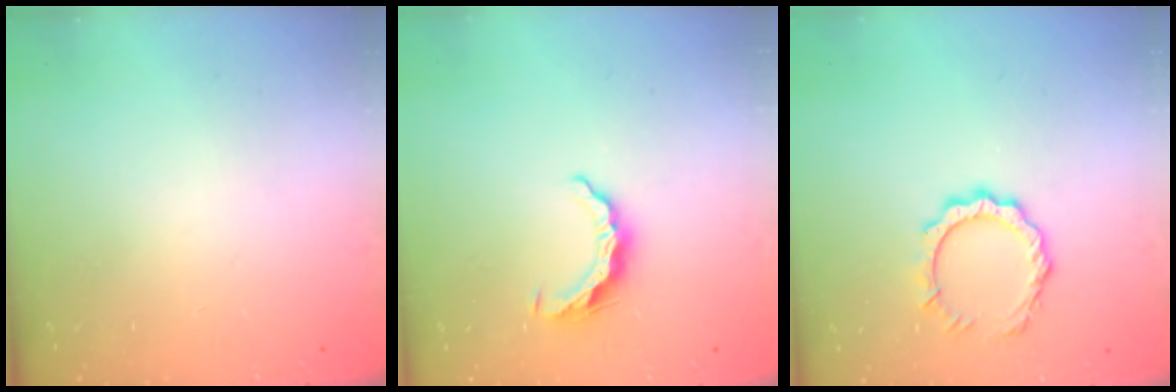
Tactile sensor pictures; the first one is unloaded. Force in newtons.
{"total": 7.5, "press": 7.5, "slide": 0.5}
{"total": 9.1, "press": 9.1, "slide": 0.7}